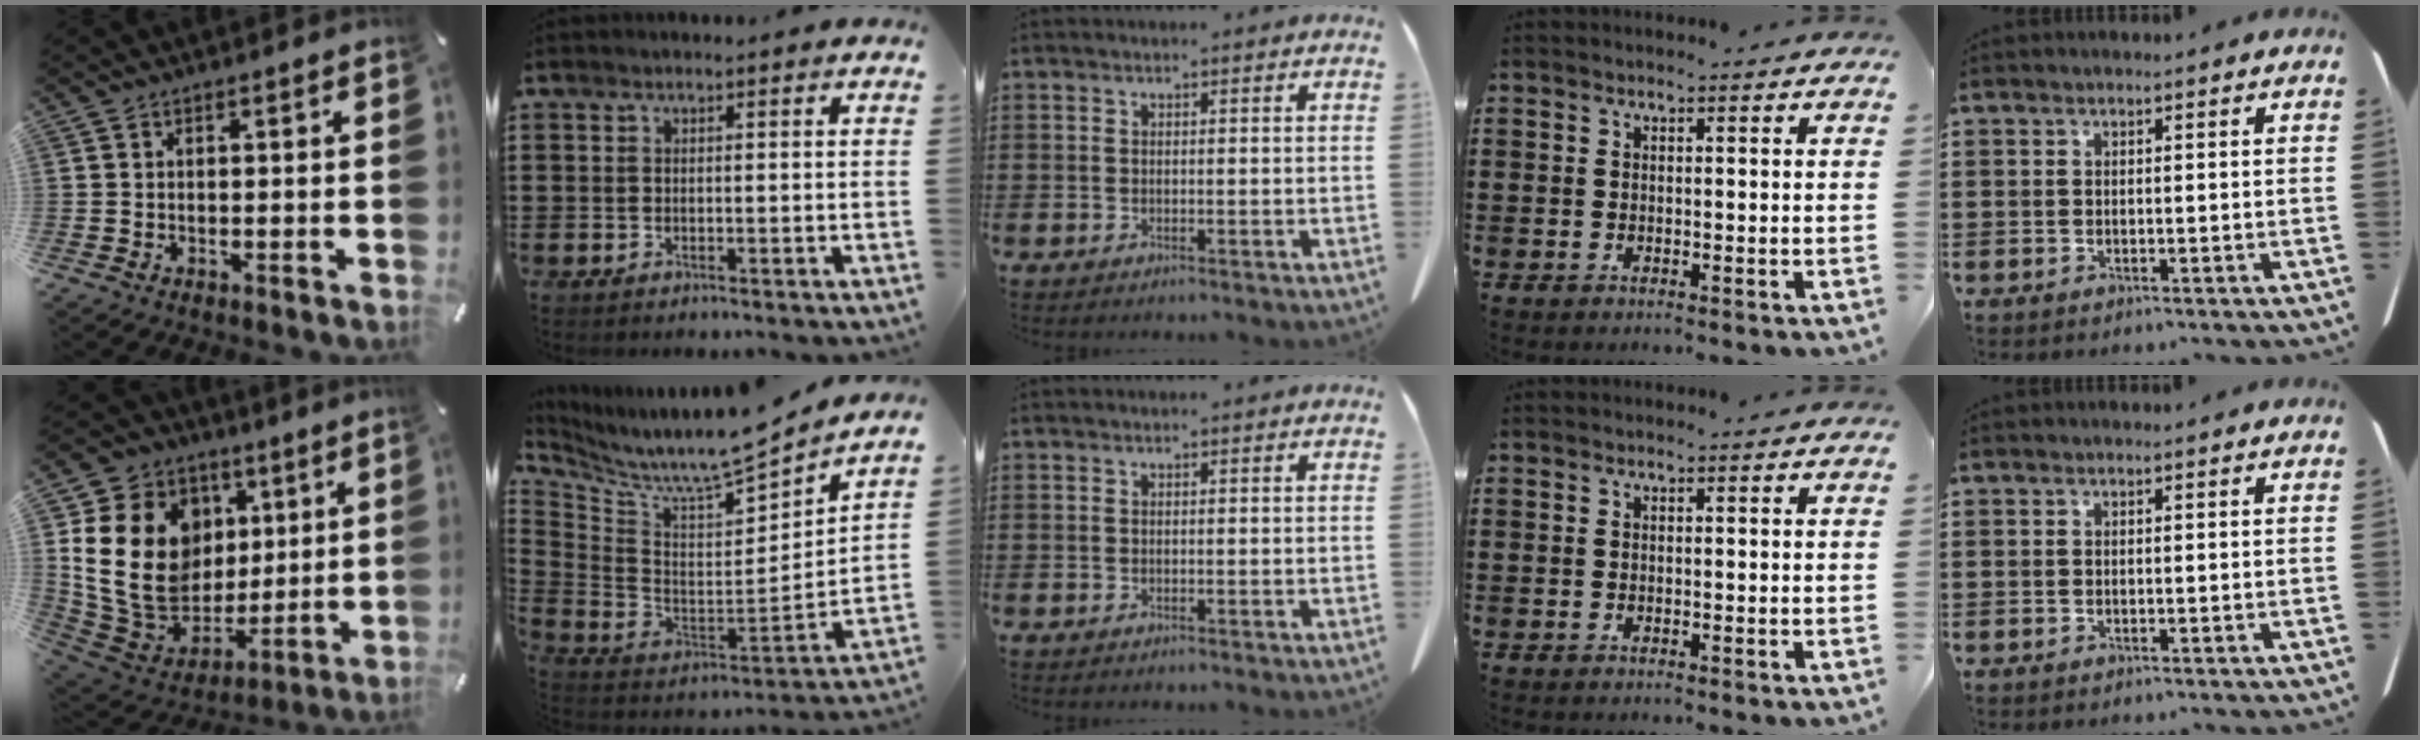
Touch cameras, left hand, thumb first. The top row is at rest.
{"thumb": {"total": 22.4, "force": [4.4, 18.0, 12.6], "torque": [-0.247, -0.018, 0.097]}, "index": {"total": 7.3, "force": [6.9, -0.3, 2.3], "torque": [-0.082, -0.073, 0.108]}}